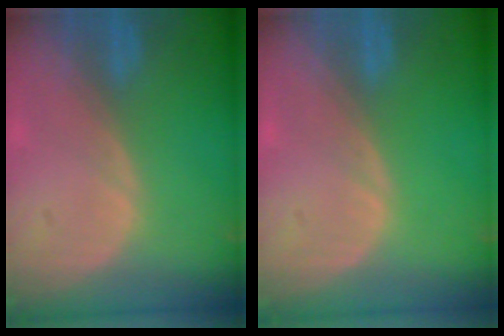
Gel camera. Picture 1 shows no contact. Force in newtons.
{"total": 0.0}